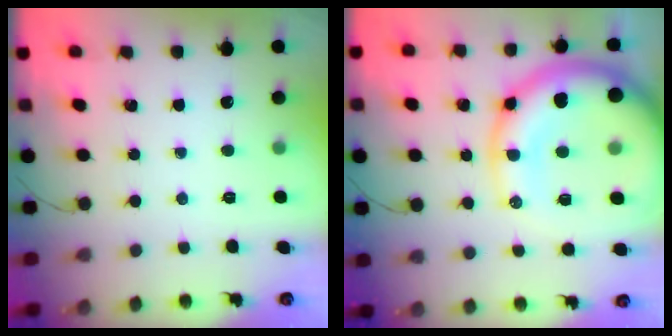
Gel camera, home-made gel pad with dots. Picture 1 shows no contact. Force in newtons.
{"total": 24.1, "press": 23.8, "slide": 3.9}